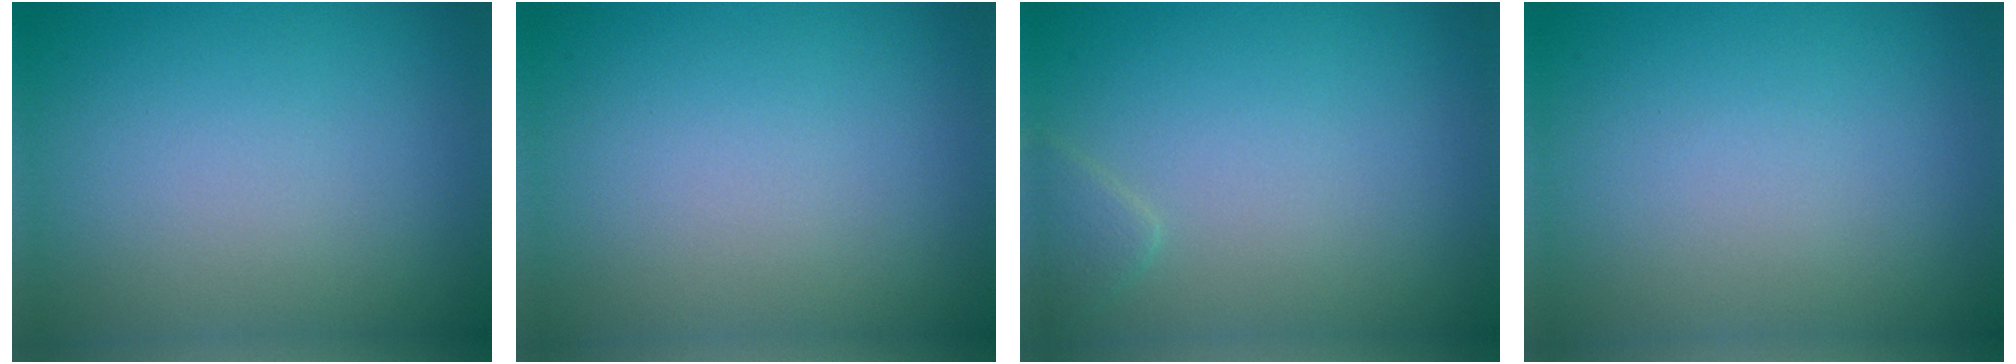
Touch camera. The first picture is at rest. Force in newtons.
{"total": 0.0}
{"total": 1.1, "press": 1.1, "slide": 0.1}
{"total": 0.0}